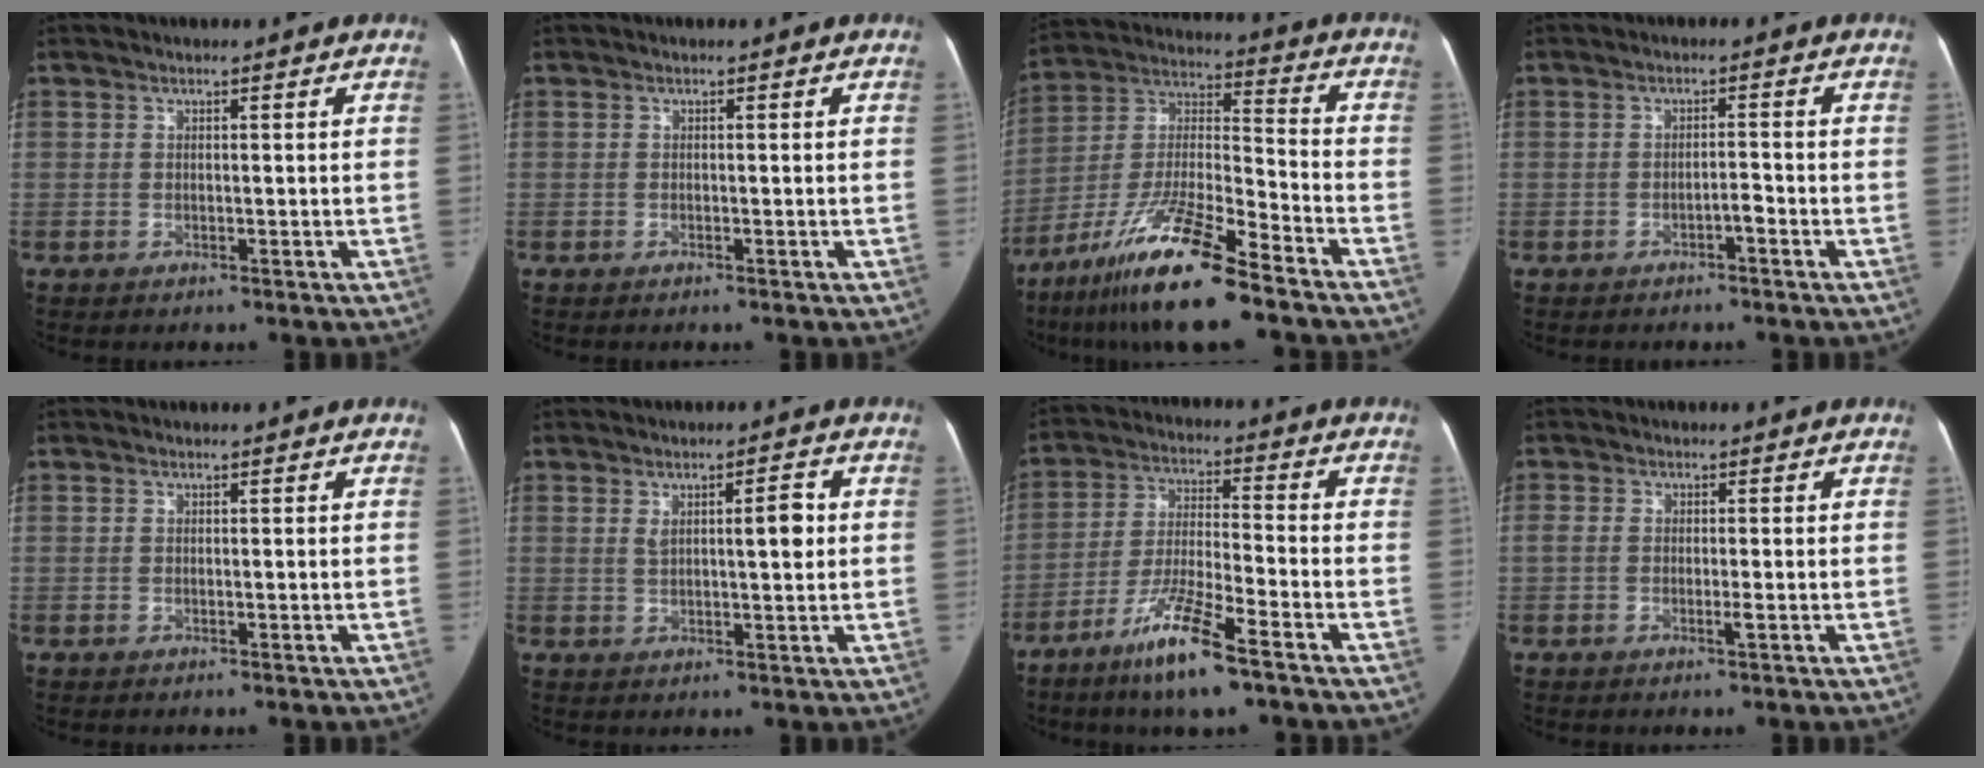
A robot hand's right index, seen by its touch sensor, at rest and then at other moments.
{"total": 0.0}
{"total": 16.2, "force": [-11.5, 1.3, 11.4], "torque": [-0.236, -0.016, -0.207]}
{"total": 1.5, "force": [-1.1, 0.1, 1.1], "torque": [-0.017, 0.001, -0.019]}
{"total": 0.0}
{"total": 4.8, "force": [1.2, 1.1, 4.5], "torque": [-0.069, 0.007, 0.020]}
{"total": 11.3, "force": [-7.3, 0.7, 8.7], "torque": [-0.174, -0.027, -0.137]}
{"total": 1.4, "force": [-0.5, 0.4, 1.3], "torque": [-0.025, -0.005, -0.012]}